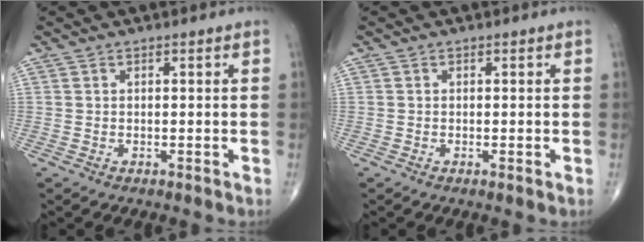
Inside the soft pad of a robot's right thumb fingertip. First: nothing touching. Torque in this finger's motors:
{"motor_torque": [-0.09, -0.06, -0.19, 0.05, -0.03]}